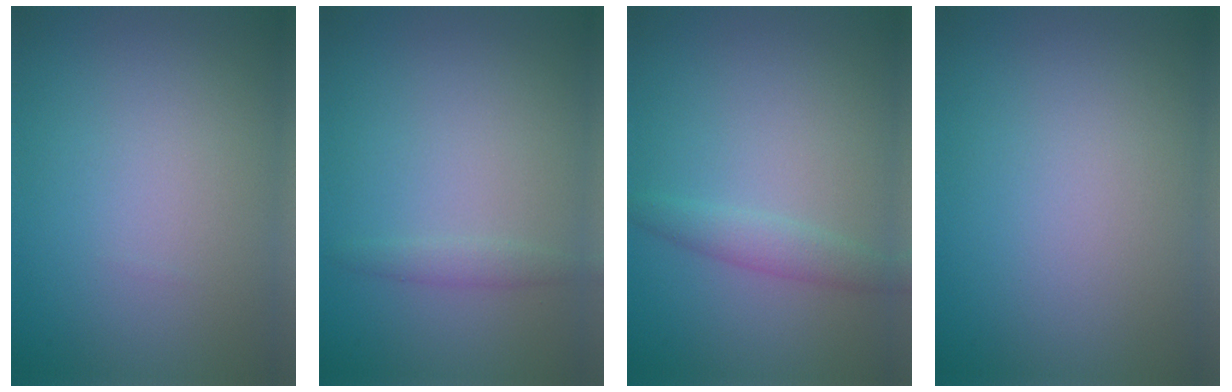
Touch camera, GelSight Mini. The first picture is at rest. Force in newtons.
{"total": 1.1, "press": 1.1, "slide": 0.0}
{"total": 2.1, "press": 2.1, "slide": 0.1}
{"total": 0.0}